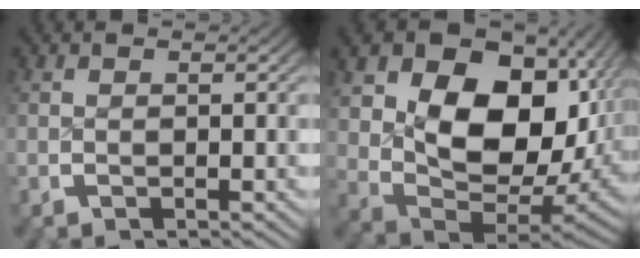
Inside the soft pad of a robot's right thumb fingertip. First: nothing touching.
{"total": 17.1, "force": [1.5, 11.5, 12.6], "torque": [-0.226, -0.054, 0.035]}